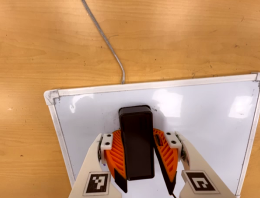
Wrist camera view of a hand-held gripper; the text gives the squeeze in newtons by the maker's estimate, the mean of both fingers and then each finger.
{"total": 16.1, "left": 18.2, "right": 14.1}